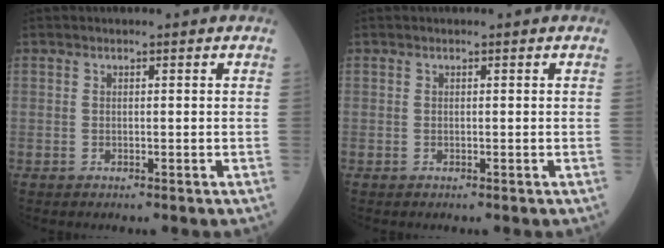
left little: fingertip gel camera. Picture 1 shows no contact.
{"total": 0.0}